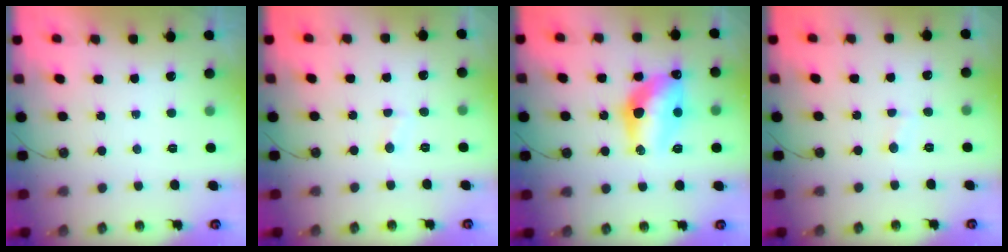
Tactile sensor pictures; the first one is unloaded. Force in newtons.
{"total": 1.7, "press": 1.6, "slide": 0.6}
{"total": 12.8, "press": 12.8, "slide": 0.8}
{"total": 1.7, "press": 1.6, "slide": 0.6}